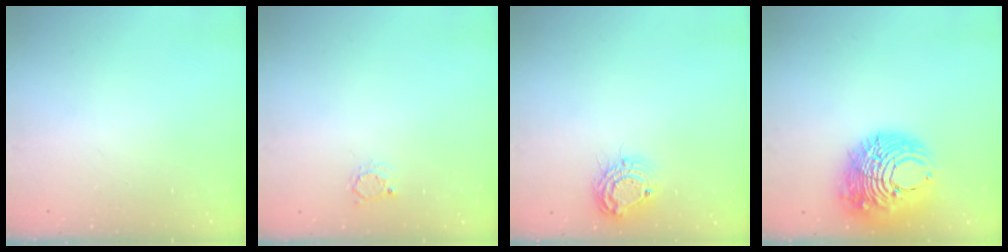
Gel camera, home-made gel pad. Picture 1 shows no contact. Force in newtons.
{"total": 2.4, "press": 2.3, "slide": 0.3}
{"total": 9.6, "press": 9.6, "slide": 0.8}
{"total": 13.6, "press": 13.5, "slide": 1.8}